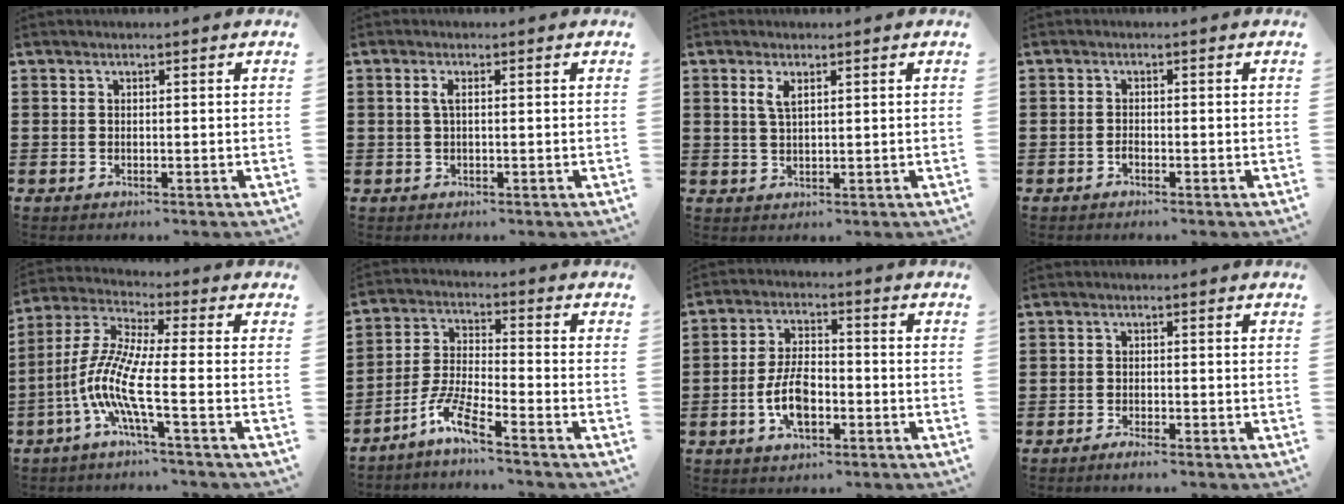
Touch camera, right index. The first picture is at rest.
{"total": 1.4, "force": [0.1, 0.3, 1.4], "torque": [-0.028, 0.000, 0.001]}
{"total": 2.6, "force": [1.2, 0.9, 2.1], "torque": [-0.046, 0.005, 0.020]}
{"total": 0.8, "force": [-0.7, 0.2, 0.4], "torque": [-0.011, -0.005, -0.011]}
{"total": 9.1, "force": [-3.6, 1.2, 8.3], "torque": [-0.210, -0.024, -0.083]}
{"total": 6.7, "force": [-5.1, 0.3, 4.3], "torque": [-0.114, -0.019, -0.104]}
{"total": 7.4, "force": [-2.3, 3.6, 6.0], "torque": [-0.136, 0.003, -0.048]}
{"total": 1.2, "force": [-1.1, 0.0, 0.4], "torque": [-0.009, -0.004, -0.021]}